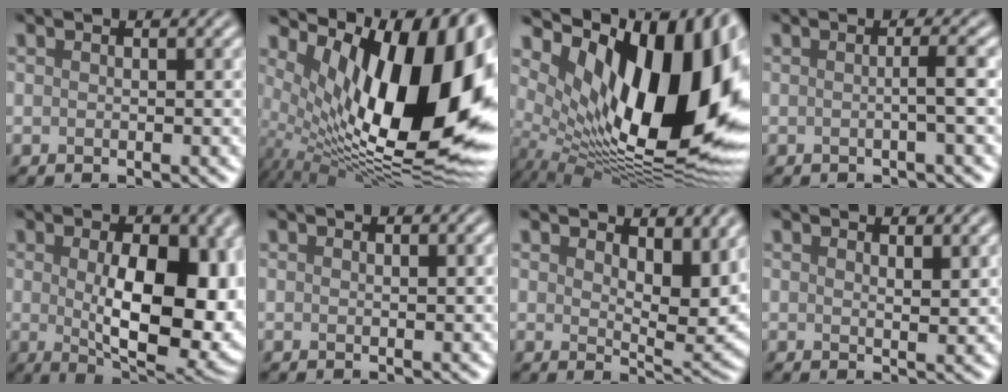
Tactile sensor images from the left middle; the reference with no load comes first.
{"total": 16.5, "force": [2.8, 7.4, 14.5], "torque": [-0.209, -0.004, 0.040]}
{"total": 17.0, "force": [3.8, 8.0, 14.5], "torque": [-0.215, -0.003, 0.061]}
{"total": 2.1, "force": [-0.1, 0.5, 2.0], "torque": [-0.026, 0.002, -0.011]}
{"total": 12.1, "force": [-0.2, 6.1, 10.5], "torque": [-0.128, -0.010, 0.008]}
{"total": 0.0}
{"total": 5.6, "force": [2.9, 2.4, 4.1], "torque": [-0.057, -0.009, 0.047]}
{"total": 1.3, "force": [1.1, 0.3, 0.7], "torque": [-0.011, -0.004, 0.018]}